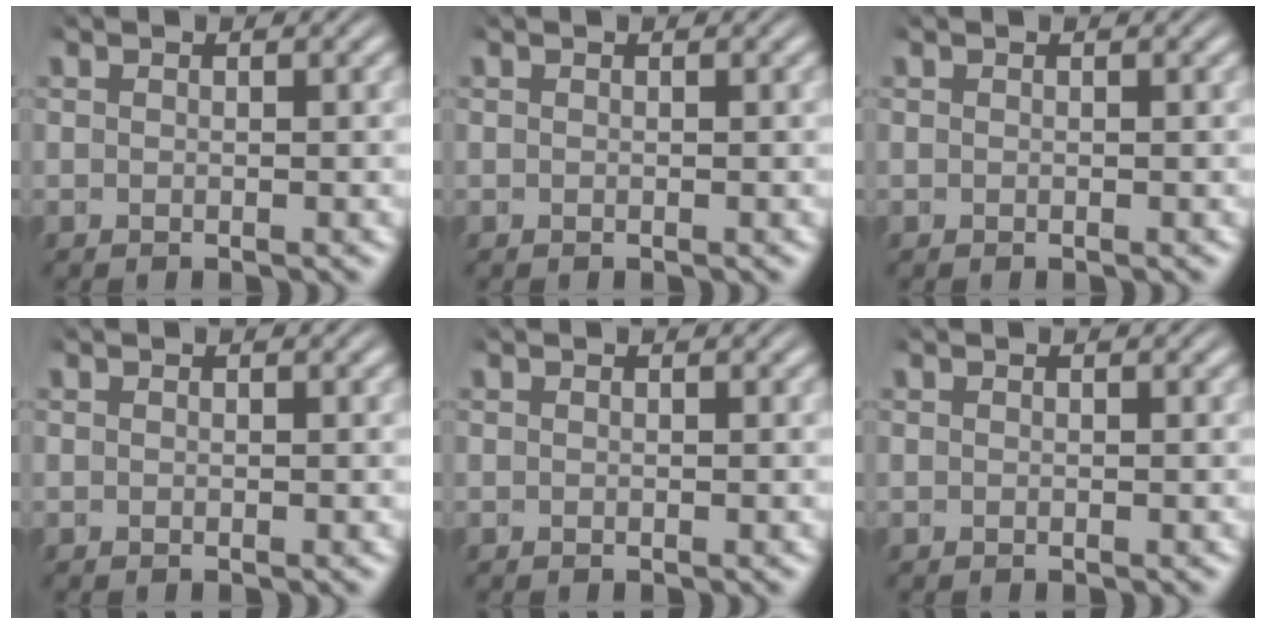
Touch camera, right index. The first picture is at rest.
{"total": 0.0}
{"total": 0.0}
{"total": 0.0}
{"total": 0.0}
{"total": 0.0}